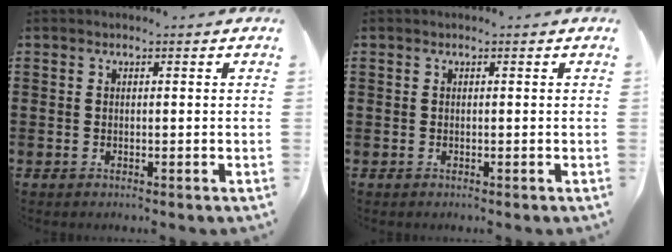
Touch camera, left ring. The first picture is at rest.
{"total": 0.0}